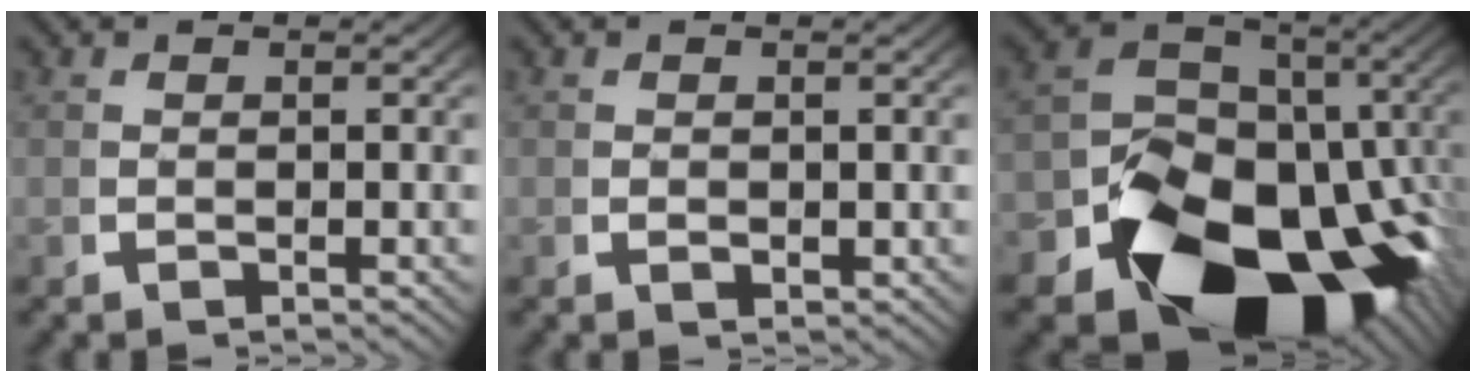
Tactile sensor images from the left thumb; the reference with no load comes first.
{"total": 1.0, "force": [0.1, 0.8, 0.6], "torque": [-0.013, -0.009, 0.008]}
{"total": 26.1, "force": [-8.7, 16.1, 18.6], "torque": [-0.302, -0.094, -0.104]}